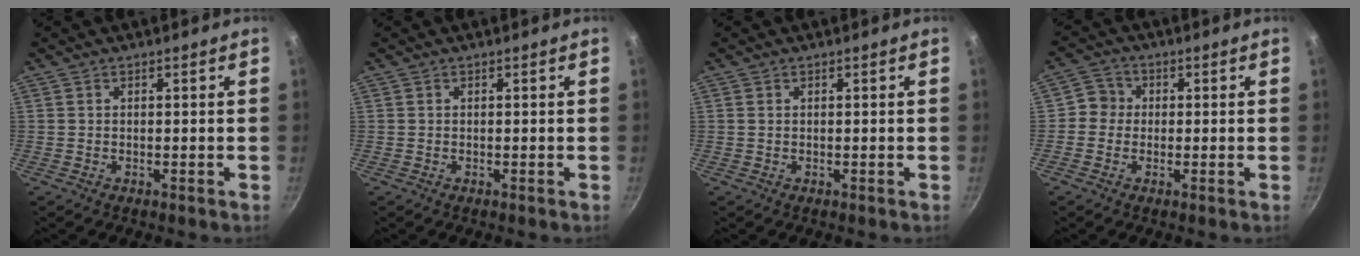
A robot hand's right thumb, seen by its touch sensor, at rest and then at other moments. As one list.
[{"total": 0.0}, {"total": 0.0}, {"total": 3.9, "force": [-0.2, 3.7, 1.0], "torque": [0.006, 0.008, -0.019]}]